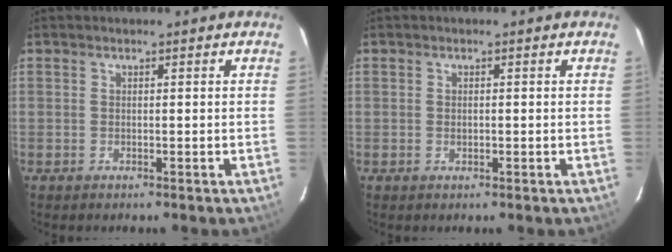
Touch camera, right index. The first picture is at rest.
{"total": 0.9, "force": [-0.1, 0.5, 0.8], "torque": [-0.014, 0.001, -0.002]}